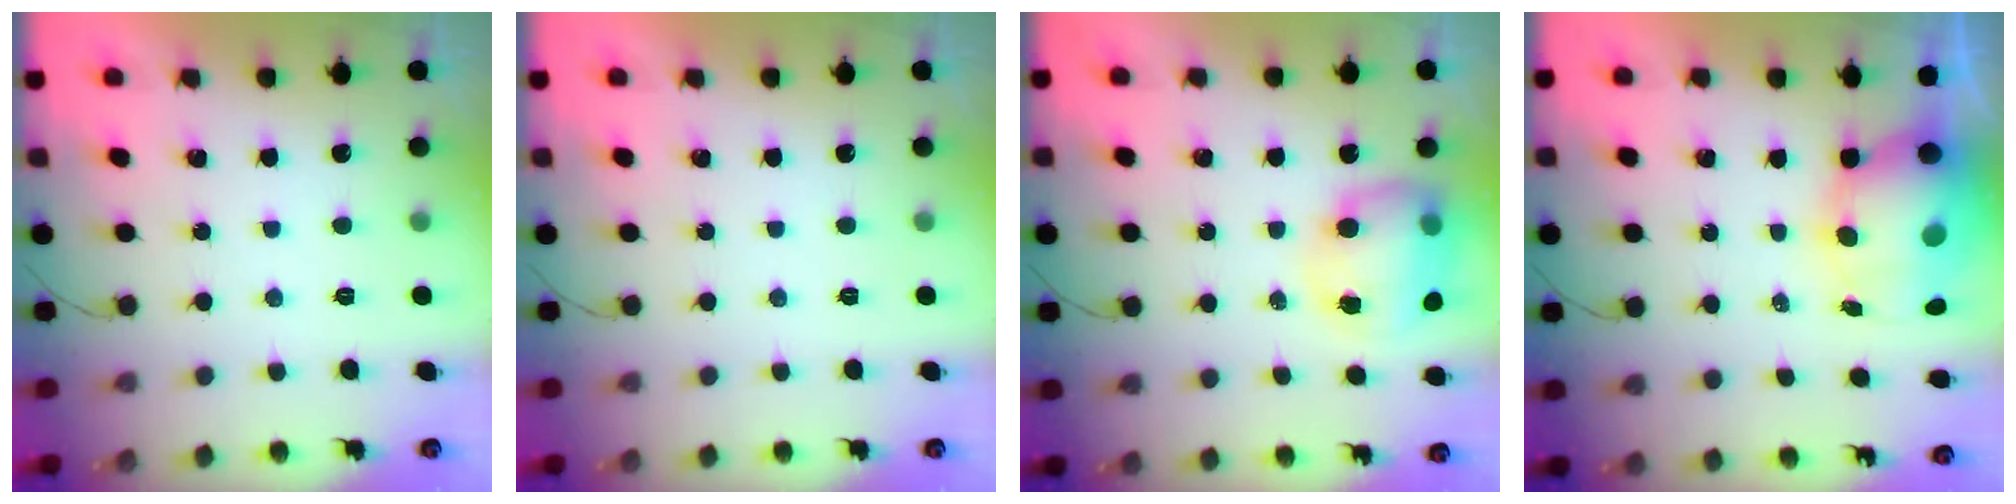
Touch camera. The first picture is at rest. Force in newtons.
{"total": 0.0}
{"total": 10.1, "press": 9.7, "slide": 2.8}
{"total": 10.6, "press": 10.2, "slide": 2.9}